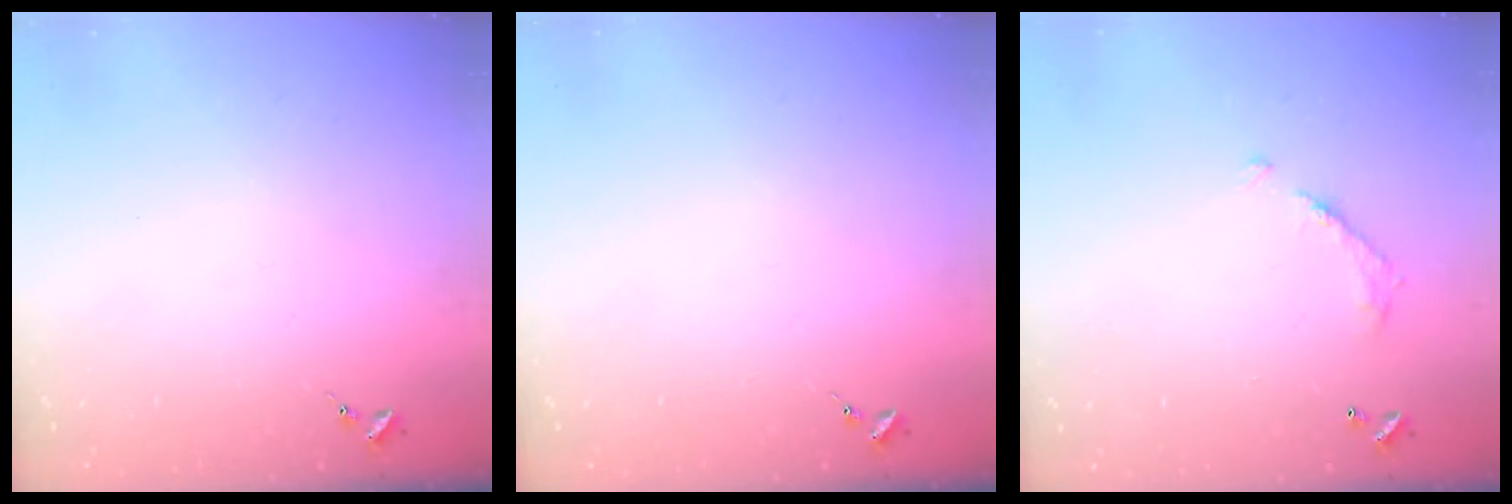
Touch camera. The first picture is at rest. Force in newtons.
{"total": 0.0}
{"total": 7.9, "press": 7.9, "slide": 0.3}